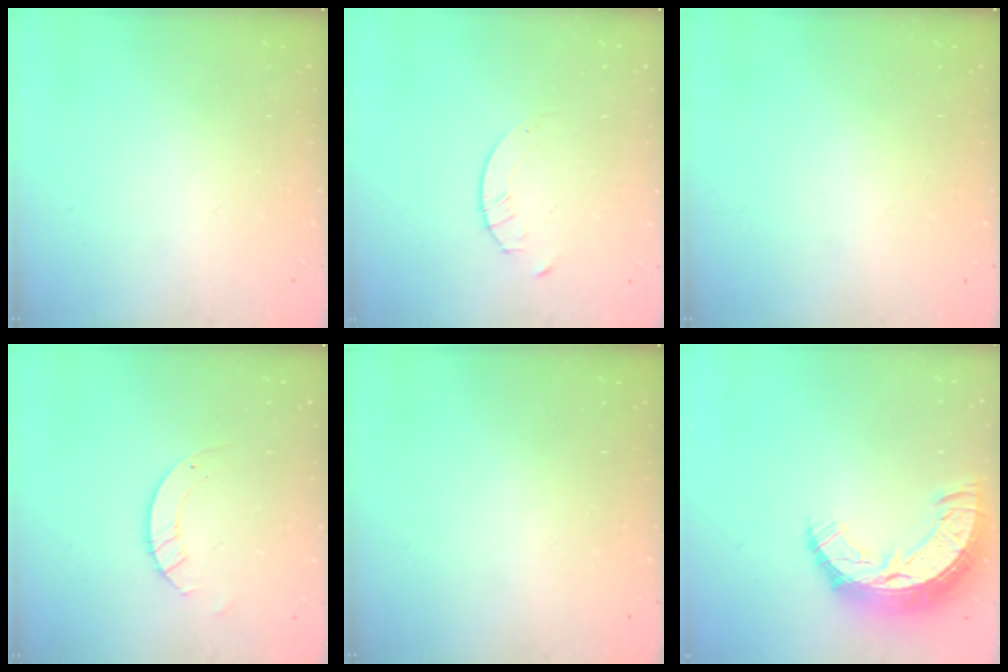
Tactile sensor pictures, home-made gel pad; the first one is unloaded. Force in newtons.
{"total": 1.6, "press": 1.6, "slide": 0.2}
{"total": 0.0}
{"total": 3.2, "press": 3.2, "slide": 0.3}
{"total": 0.0}
{"total": 14.4, "press": 14.3, "slide": 1.2}